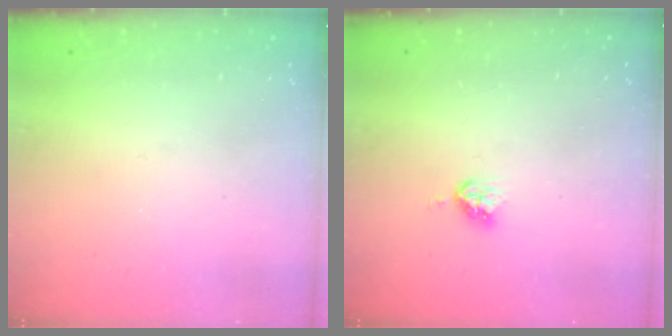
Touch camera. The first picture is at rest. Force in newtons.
{"total": 3.7, "press": 3.7, "slide": 0.5}